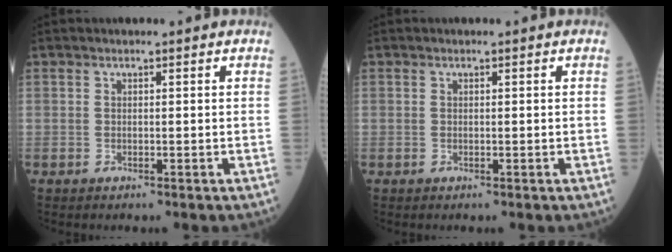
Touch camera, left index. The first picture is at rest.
{"total": 0.0}